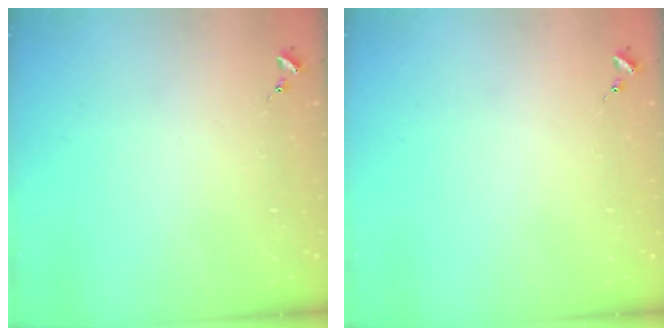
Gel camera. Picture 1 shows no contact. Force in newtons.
{"total": 0.0}